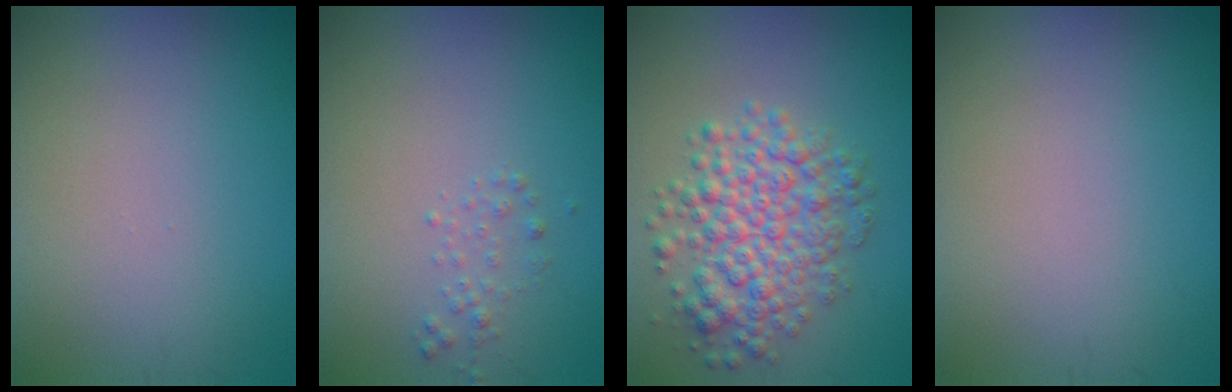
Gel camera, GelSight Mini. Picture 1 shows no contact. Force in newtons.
{"total": 1.0, "press": 1.0, "slide": 0.1}
{"total": 5.6, "press": 5.6, "slide": 0.1}
{"total": 0.0}